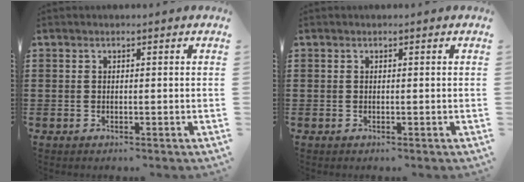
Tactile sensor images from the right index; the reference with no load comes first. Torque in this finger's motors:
{"motor_torque": [0.00, 0.00, 0.00, 0.00]}